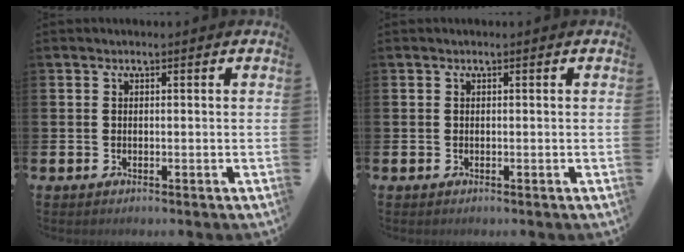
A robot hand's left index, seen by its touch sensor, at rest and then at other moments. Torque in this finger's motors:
{"motor_torque": [0.00, 0.00, 0.00, 0.01]}